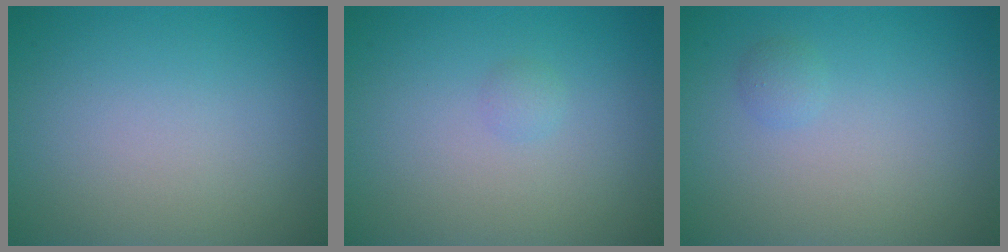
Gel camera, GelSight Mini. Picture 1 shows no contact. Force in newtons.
{"total": 0.6, "press": 0.6, "slide": 0.1}
{"total": 0.7, "press": 0.7, "slide": 0.1}